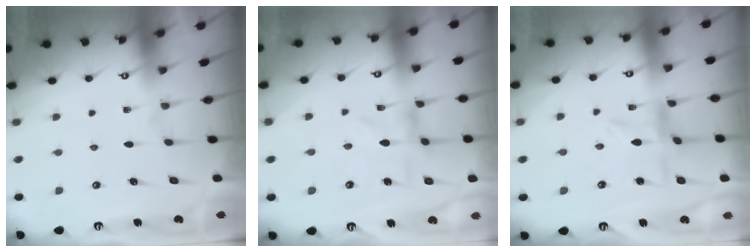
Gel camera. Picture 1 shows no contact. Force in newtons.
{"total": 1.8, "press": 1.8, "slide": 0.3}
{"total": 2.7, "press": 2.7, "slide": 0.4}